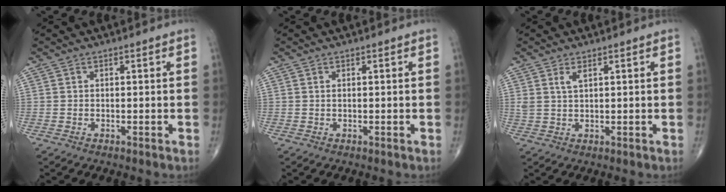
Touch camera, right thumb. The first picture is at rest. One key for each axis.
{"total": 0.0}
{"total": 2.2, "fx": 1.2, "fy": 0.8, "fz": 1.7, "tx": -0.037, "ty": -0.004, "tz": 0.030}